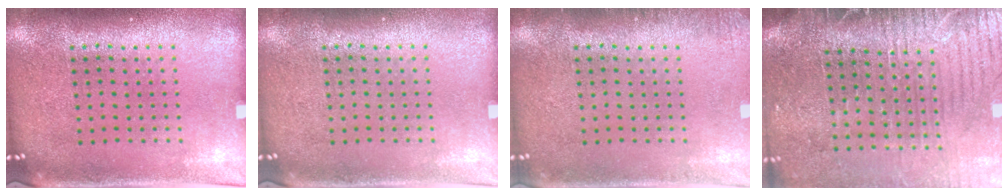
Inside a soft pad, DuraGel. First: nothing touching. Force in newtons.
{"total": 0.0}
{"total": 1.2, "press": 1.2, "slide": 0.2}
{"total": 3.7, "press": 3.3, "slide": 1.5}